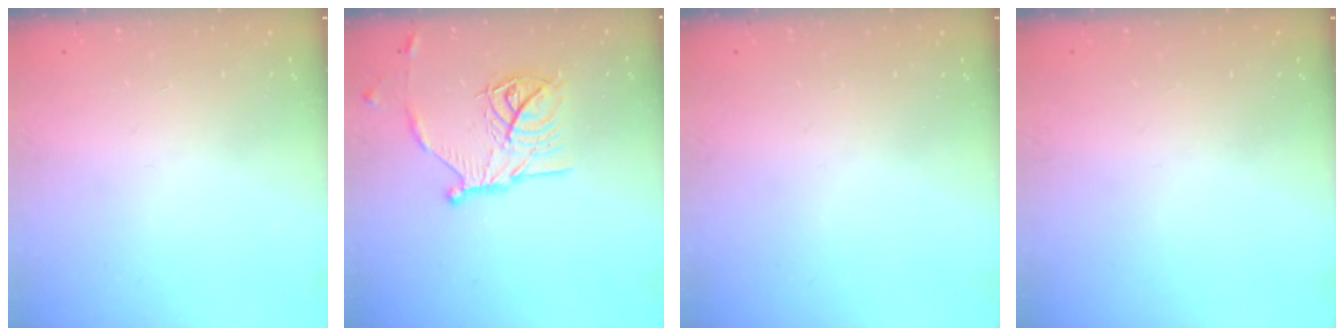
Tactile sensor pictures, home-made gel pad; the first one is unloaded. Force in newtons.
{"total": 17.0, "press": 17.0, "slide": 1.0}
{"total": 0.0}
{"total": 0.0}